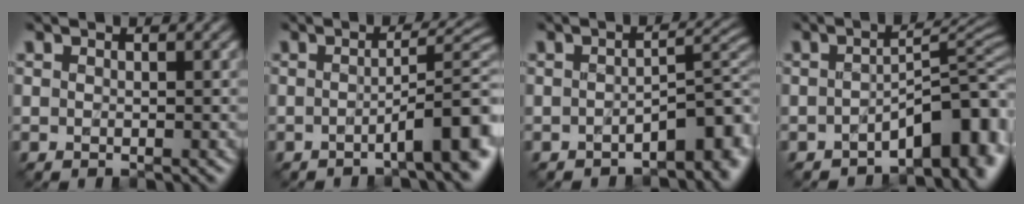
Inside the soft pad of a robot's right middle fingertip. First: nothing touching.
{"total": 6.4, "force": [-2.5, 1.2, 5.8], "torque": [-0.073, 0.011, -0.046]}
{"total": 4.6, "force": [-2.3, 1.8, 3.5], "torque": [-0.035, 0.005, -0.034]}
{"total": 6.9, "force": [-3.6, 2.8, 5.1], "torque": [-0.048, 0.007, -0.061]}